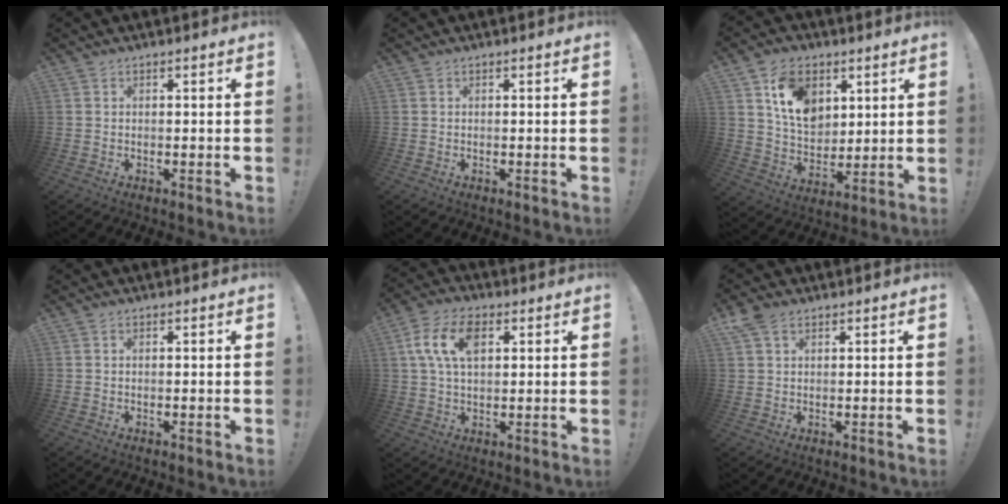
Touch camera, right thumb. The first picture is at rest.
{"total": 0.0}
{"total": 13.7, "force": [6.4, 9.8, 7.0], "torque": [-0.111, -0.021, 0.126]}
{"total": 0.0}
{"total": 11.5, "force": [3.8, 6.8, 8.5], "torque": [-0.153, 0.004, 0.067]}
{"total": 4.2, "force": [2.5, 2.4, 2.4], "torque": [-0.044, -0.006, 0.049]}